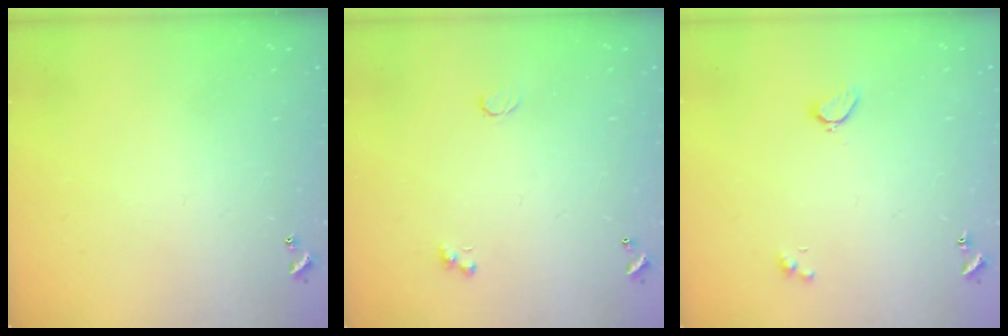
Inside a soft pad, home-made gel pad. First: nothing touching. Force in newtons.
{"total": 0.6, "press": 0.4, "slide": 0.4}
{"total": 1.9, "press": 1.9, "slide": 0.6}